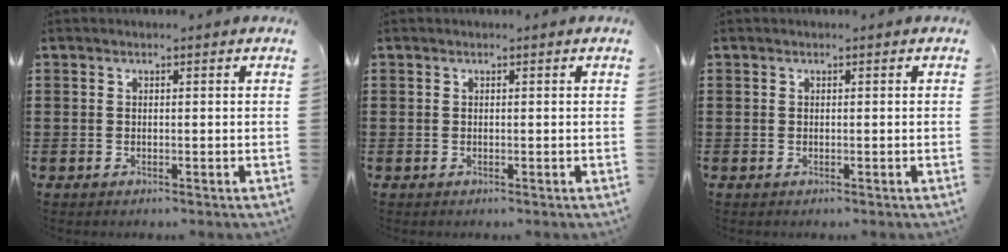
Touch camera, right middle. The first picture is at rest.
{"total": 0.0}
{"total": 0.0}